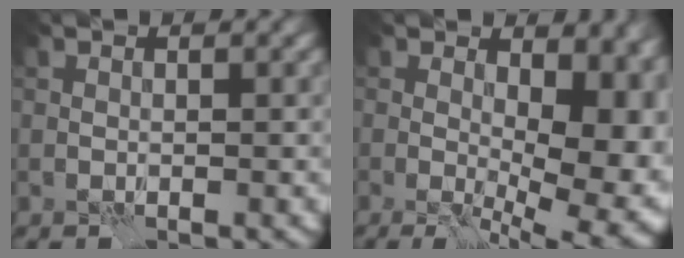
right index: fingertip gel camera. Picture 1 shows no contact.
{"total": 10.7, "force": [1.0, 5.2, 9.3], "torque": [-0.078, 0.004, 0.015]}